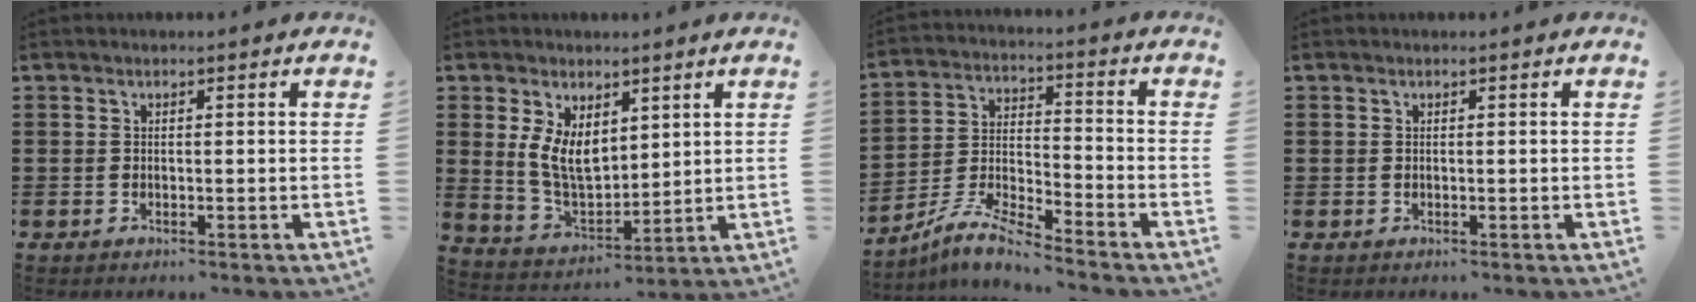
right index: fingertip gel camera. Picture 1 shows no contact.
{"total": 7.3, "force": [2.9, 4.5, 4.9], "torque": [-0.113, -0.004, 0.056]}
{"total": 7.1, "force": [-6.5, 0.5, 2.6], "torque": [-0.066, 0.000, -0.131]}
{"total": 0.0}